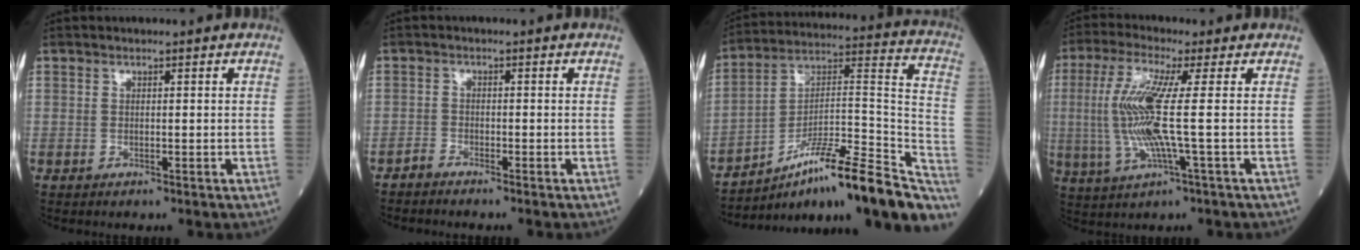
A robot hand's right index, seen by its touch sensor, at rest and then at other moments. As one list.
[{"total": 1.3, "force": [-1.3, 0.2, 0.0], "torque": [-0.001, 0.000, -0.027]}, {"total": 24.9, "force": [-17.4, 3.8, 17.3], "torque": [-0.168, 0.039, -0.268]}, {"total": 10.6, "force": [0.1, -0.2, 10.6], "torque": [-0.239, -0.004, -0.004]}]